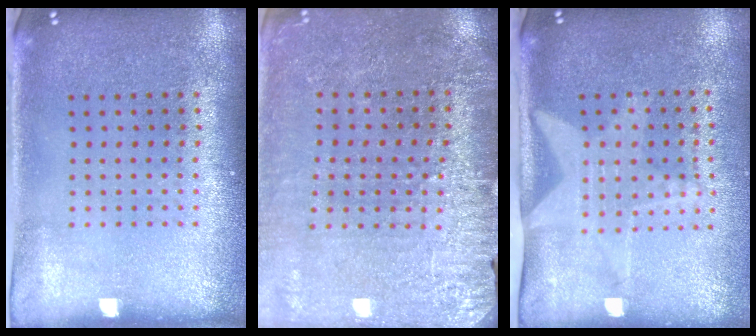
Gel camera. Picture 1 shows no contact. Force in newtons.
{"total": 2.9, "press": 2.9, "slide": 0.4}
{"total": 2.0, "press": 1.5, "slide": 1.3}